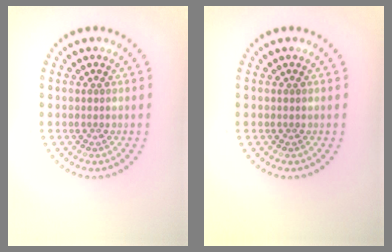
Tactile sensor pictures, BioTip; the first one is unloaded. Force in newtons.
{"total": 0.0}